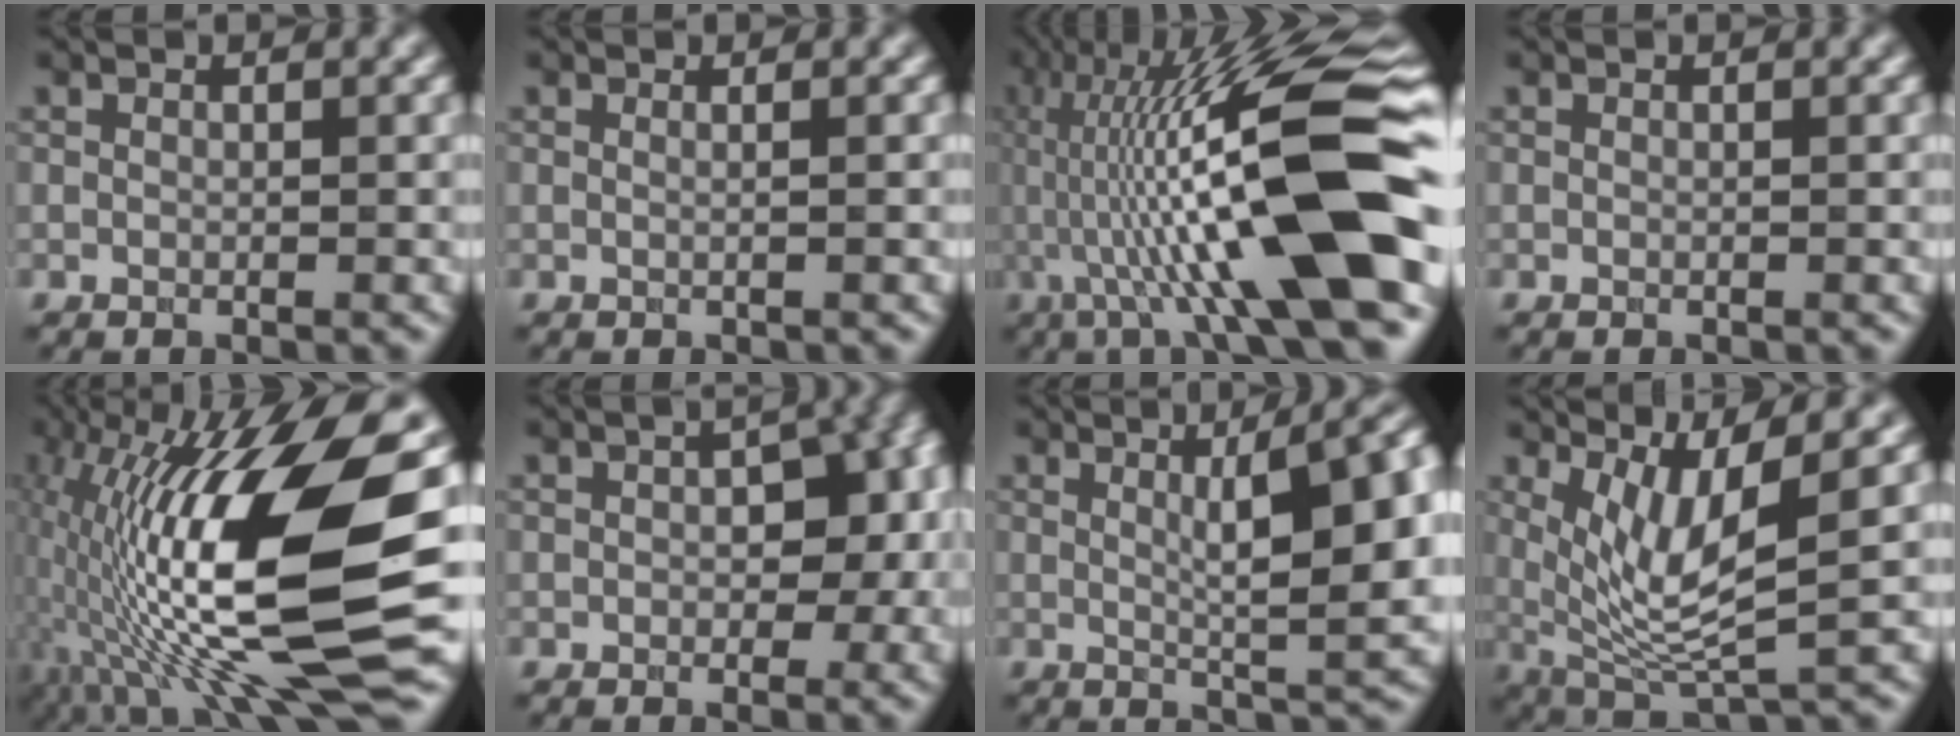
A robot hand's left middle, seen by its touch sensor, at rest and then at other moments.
{"total": 0.9, "force": [0.2, 0.5, 0.7], "torque": [-0.005, 0.000, -0.010]}
{"total": 15.6, "force": [-1.3, 3.2, 15.2], "torque": [-0.259, 0.036, -0.016]}
{"total": 0.0}
{"total": 16.4, "force": [-1.0, 4.7, 15.6], "torque": [-0.292, 0.015, -0.012]}
{"total": 6.3, "force": [0.4, 3.8, 4.9], "torque": [-0.045, 0.002, 0.011]}
{"total": 10.1, "force": [1.6, 2.7, 9.6], "torque": [-0.107, 0.009, 0.029]}
{"total": 6.2, "force": [1.6, 1.7, 5.7], "torque": [-0.109, -0.015, 0.041]}